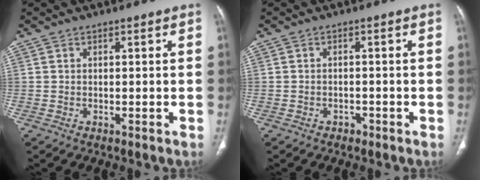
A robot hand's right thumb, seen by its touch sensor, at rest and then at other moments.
{"total": 1.4, "force": [-0.9, 1.0, 0.3], "torque": [-0.007, 0.005, -0.014]}